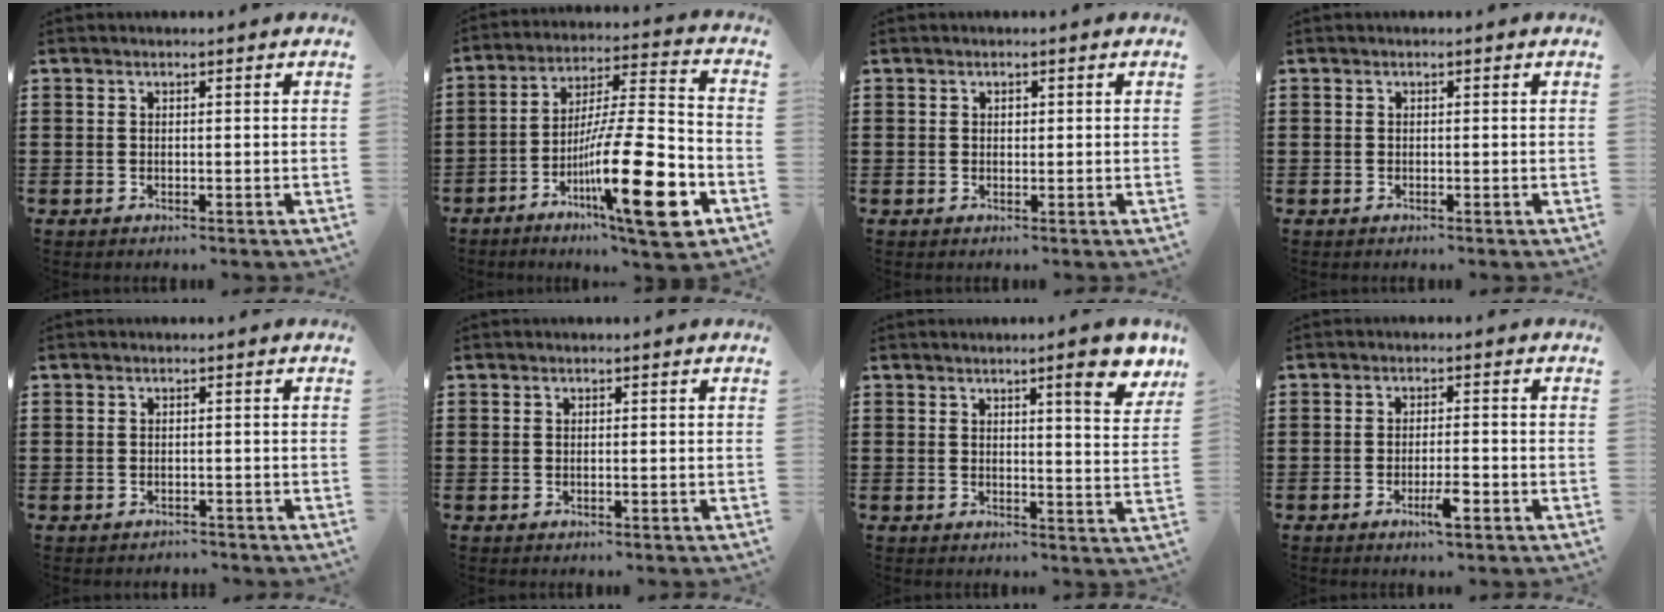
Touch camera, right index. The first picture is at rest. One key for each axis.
{"total": 20.3, "fx": -8.8, "fy": 4.2, "fz": 17.8, "tx": -0.286, "ty": 0.013, "tz": -0.139}
{"total": 0.6, "fx": 0.2, "fy": 0.5, "fz": 0.4, "tx": -0.009, "ty": 0.001, "tz": 0.004}
{"total": 0.0}
{"total": 1.0, "fx": -0.9, "fy": 0.4, "fz": -0.1, "tx": -0.002, "ty": 0.004, "tz": -0.022}
{"total": 0.0}
{"total": 6.8, "fx": 4.3, "fy": 0.7, "fz": 5.2, "tx": -0.072, "ty": -0.018, "tz": 0.063}
{"total": 3.7, "fx": -1.8, "fy": 0.6, "fz": 3.2, "tx": -0.058, "ty": -0.004, "tz": -0.033}